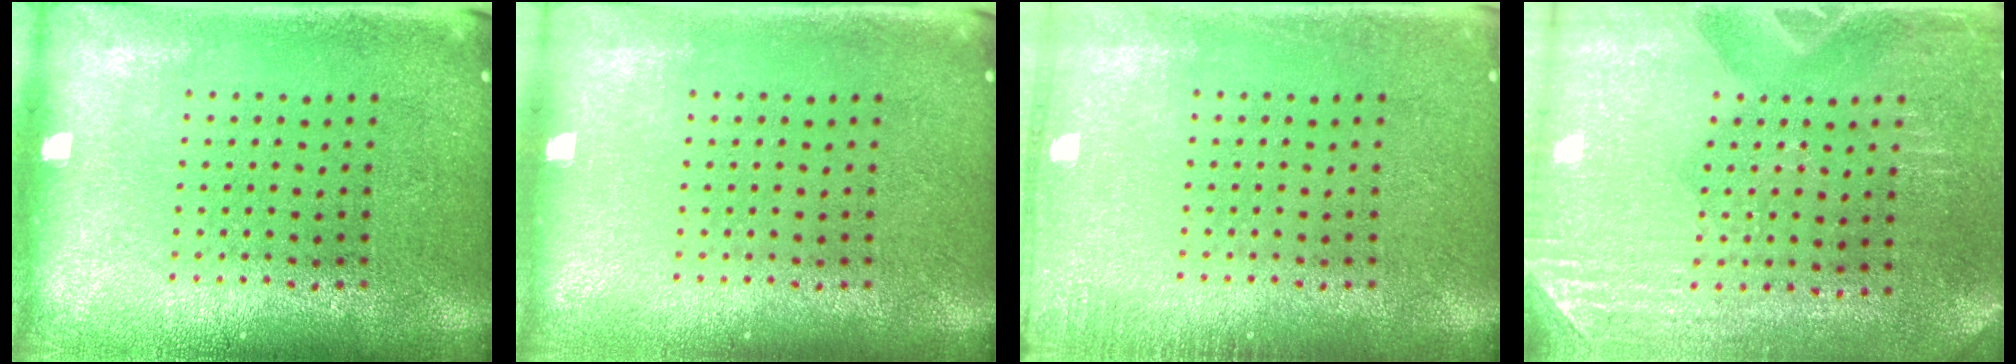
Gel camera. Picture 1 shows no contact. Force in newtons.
{"total": 0.0}
{"total": 1.1, "press": 1.1, "slide": 0.2}
{"total": 2.9, "press": 2.8, "slide": 0.9}